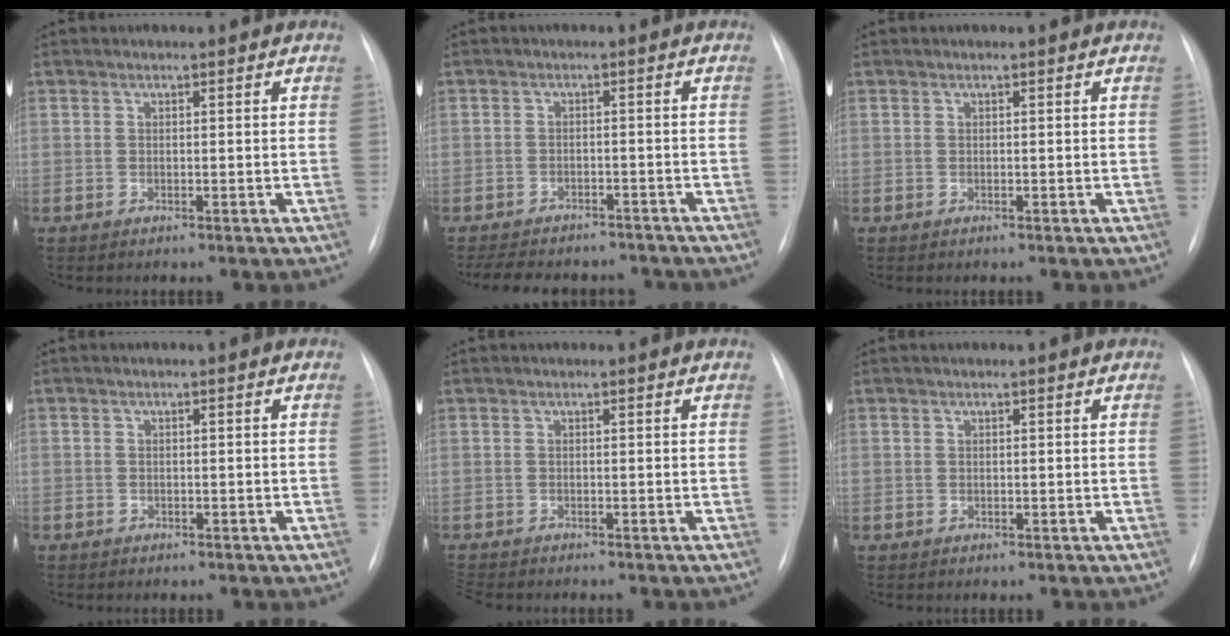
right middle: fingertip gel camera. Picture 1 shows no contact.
{"total": 12.2, "force": [-10.6, 4.9, 3.7], "torque": [-0.074, 0.007, -0.131]}
{"total": 0.0}
{"total": 1.1, "force": [-0.7, 0.8, 0.1], "torque": [-0.008, 0.003, -0.009]}
{"total": 1.9, "force": [-1.8, 0.5, 0.3], "torque": [-0.004, -0.007, -0.029]}
{"total": 0.0}